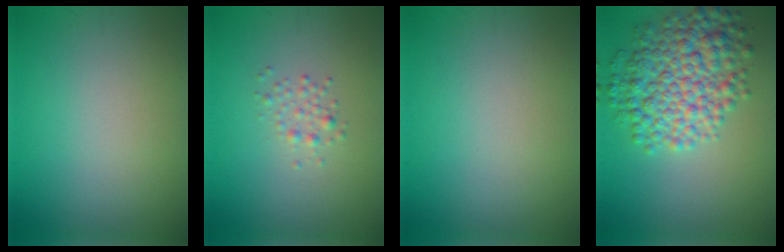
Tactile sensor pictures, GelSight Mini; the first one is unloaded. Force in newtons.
{"total": 1.3, "press": 1.3, "slide": 0.0}
{"total": 0.0}
{"total": 7.5, "press": 7.5, "slide": 0.1}